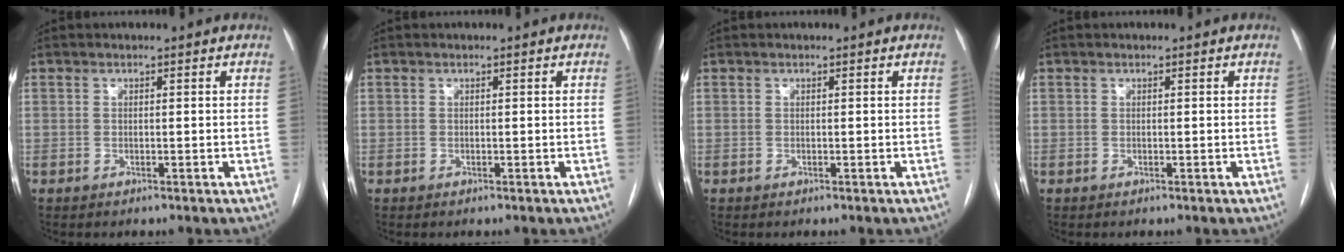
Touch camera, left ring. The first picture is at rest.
{"total": 0.0}
{"total": 0.0}
{"total": 0.0}